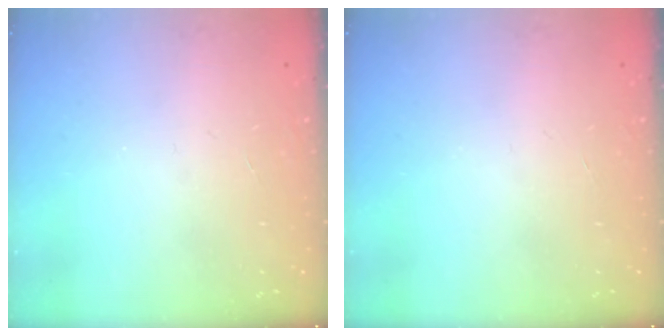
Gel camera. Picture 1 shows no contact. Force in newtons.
{"total": 0.0}